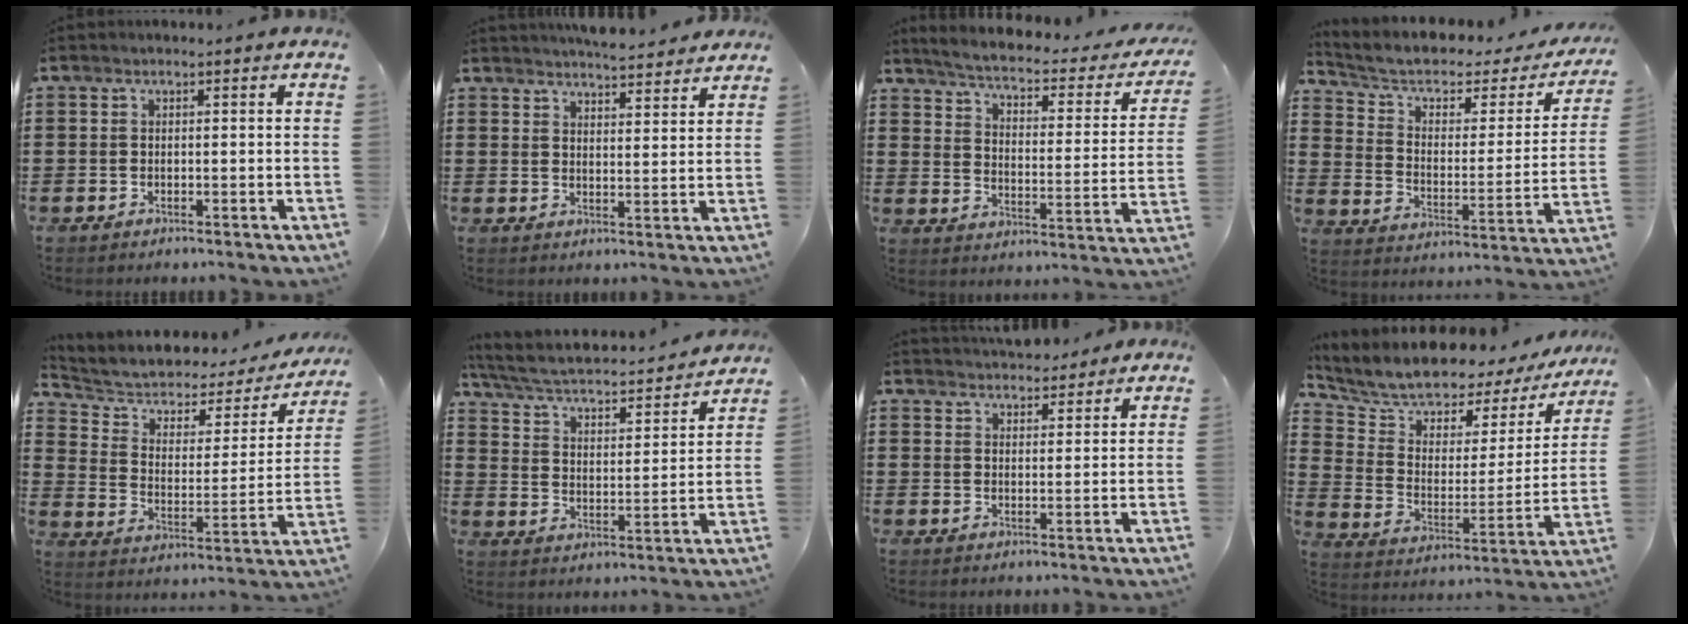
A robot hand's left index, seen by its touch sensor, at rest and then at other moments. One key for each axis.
{"total": 4.6, "fx": 4.6, "fy": 0.1, "fz": 0.7, "tx": -0.018, "ty": -0.021, "tz": 0.082}
{"total": 2.8, "fx": 2.2, "fy": -0.1, "fz": 1.6, "tx": -0.048, "ty": -0.030, "tz": 0.027}
{"total": 5.1, "fx": 3.4, "fy": 2.3, "fz": 2.9, "tx": -0.076, "ty": -0.024, "tz": 0.054}
{"total": 4.5, "fx": 3.3, "fy": 2.4, "fz": 1.7, "tx": -0.059, "ty": -0.024, "tz": 0.050}
{"total": 3.5, "fx": 3.0, "fy": 0.7, "fz": 1.8, "tx": -0.052, "ty": -0.032, "tz": 0.040}
{"total": 3.8, "fx": 3.7, "fy": 0.9, "fz": 0.4, "tx": -0.010, "ty": -0.010, "tz": 0.068}
{"total": 7.1, "fx": 6.6, "fy": 2.1, "fz": 1.4, "tx": -0.064, "ty": -0.055, "tz": 0.108}